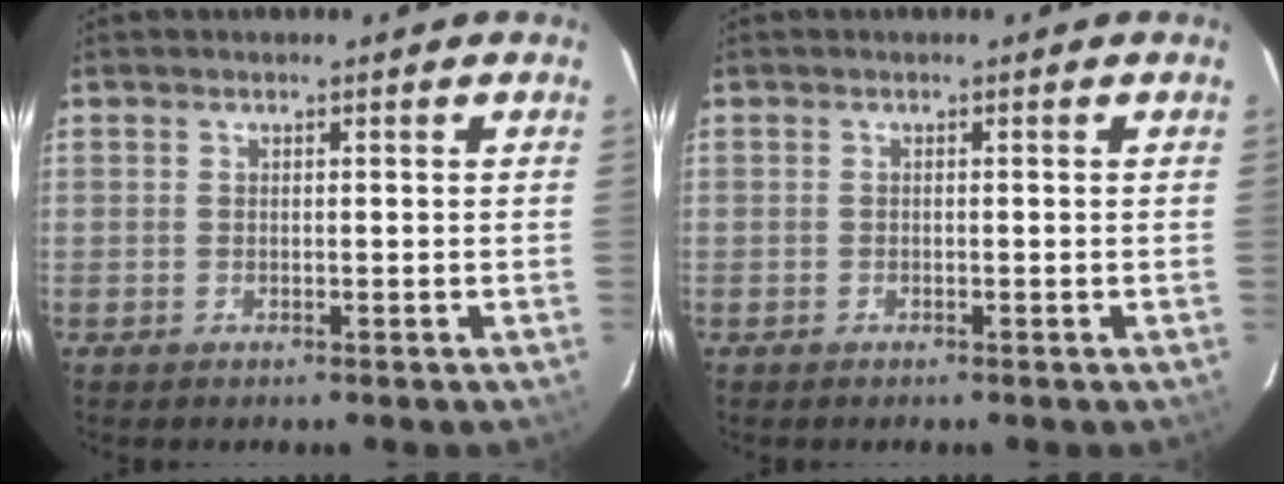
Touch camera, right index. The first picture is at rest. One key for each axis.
{"total": 0.0}